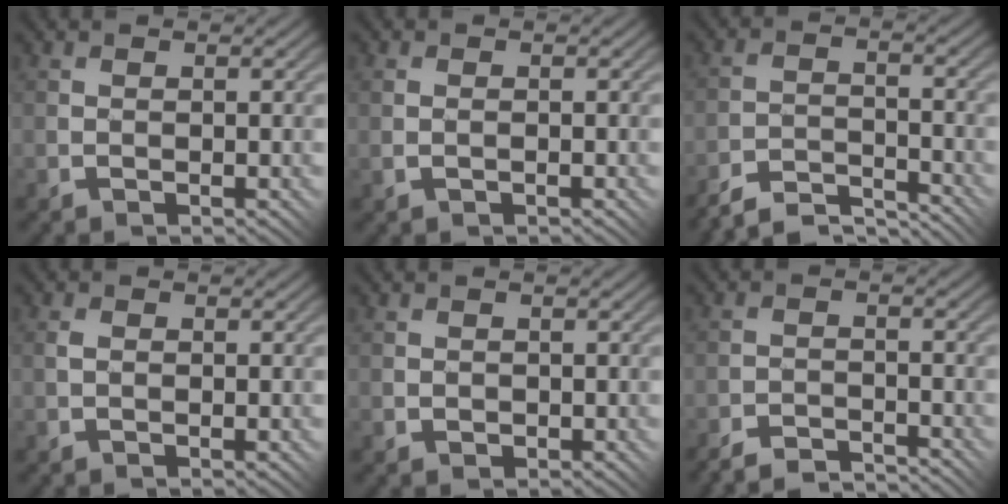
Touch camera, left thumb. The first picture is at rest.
{"total": 1.2, "force": [-0.3, 0.8, 0.9], "torque": [-0.019, 0.005, -0.002]}
{"total": 6.4, "force": [-6.2, 0.2, 1.5], "torque": [-0.027, 0.011, -0.116]}
{"total": 1.1, "force": [0.1, 0.6, 0.9], "torque": [-0.019, 0.005, -0.002]}
{"total": 0.6, "force": [-0.1, 0.5, 0.2], "torque": [-0.003, 0.000, -0.001]}
{"total": 4.2, "force": [-4.2, -0.2, 0.7], "torque": [-0.009, 0.005, -0.080]}